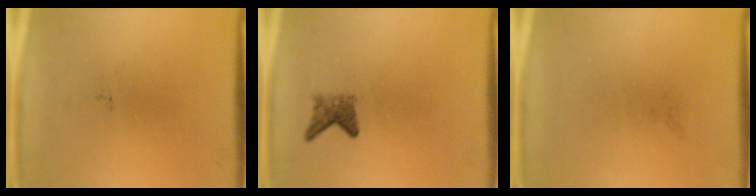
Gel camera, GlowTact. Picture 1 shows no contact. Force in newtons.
{"total": 2.1}
{"total": 0.0}